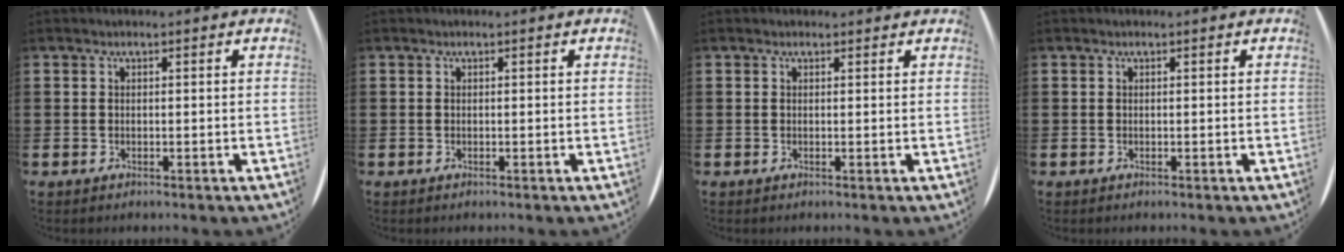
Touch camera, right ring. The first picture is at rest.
{"total": 0.0}
{"total": 0.0}
{"total": 0.0}